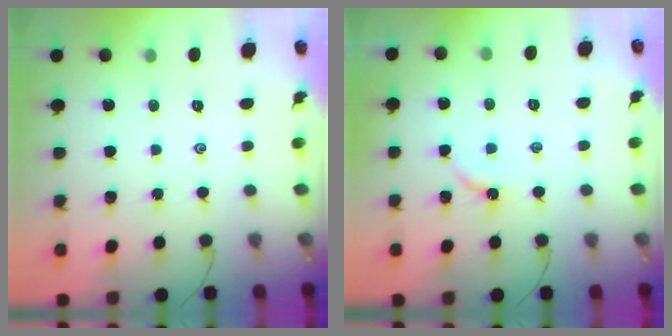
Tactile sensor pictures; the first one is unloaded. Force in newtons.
{"total": 3.0, "press": 2.9, "slide": 0.5}